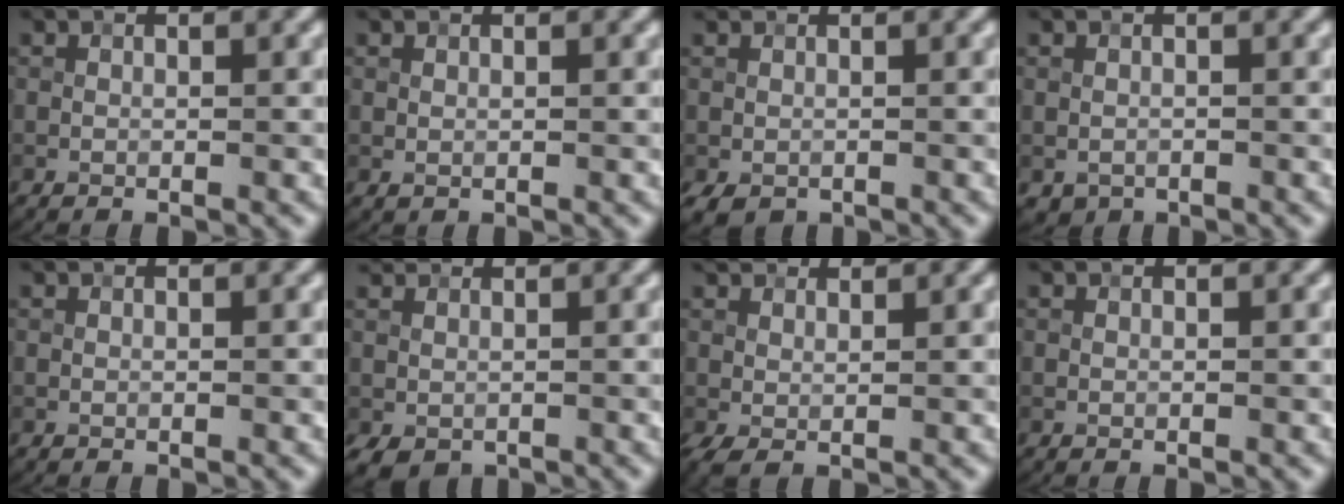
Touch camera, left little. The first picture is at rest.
{"total": 0.0}
{"total": 1.7, "force": [-0.4, 1.5, 0.7], "torque": [-0.014, -0.002, -0.010]}
{"total": 0.7, "force": [-0.3, 0.6, 0.1], "torque": [0.001, -0.004, -0.005]}
{"total": 0.0}
{"total": 2.4, "force": [0.3, 2.0, 1.3], "torque": [-0.023, 0.001, 0.006]}
{"total": 3.0, "force": [1.7, 1.5, 2.0], "torque": [-0.053, 0.010, 0.026]}
{"total": 0.0}